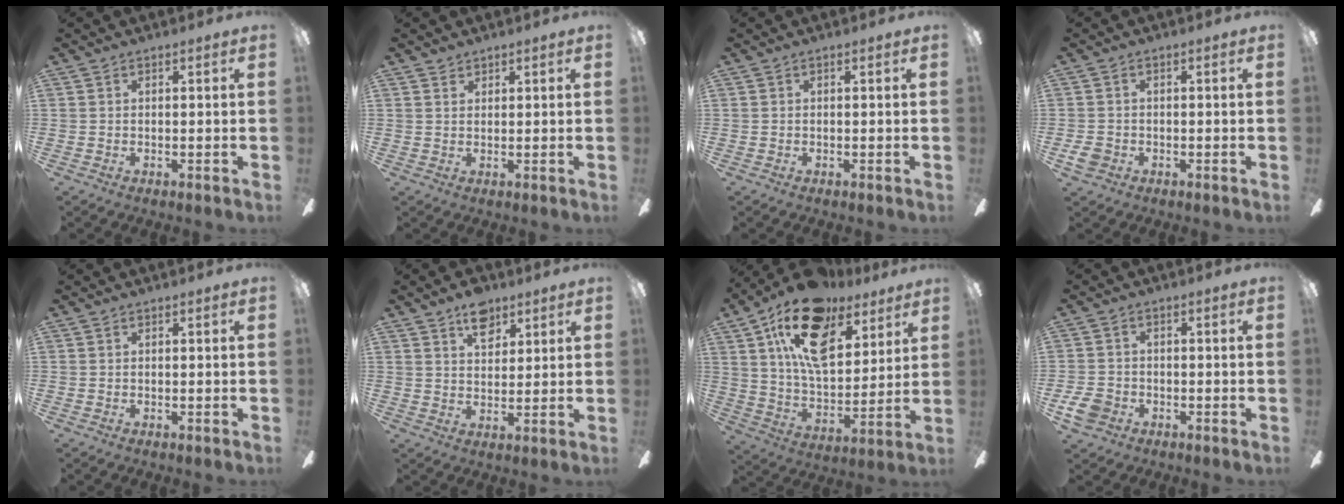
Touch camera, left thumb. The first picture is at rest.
{"total": 1.2, "force": [1.0, 0.5, 0.1], "torque": [-0.004, 0.000, 0.020]}
{"total": 0.0}
{"total": 3.0, "force": [-1.1, 2.4, 1.5], "torque": [-0.037, 0.003, -0.023]}
{"total": 0.0}
{"total": 7.7, "force": [5.1, 4.4, 3.7], "torque": [-0.046, -0.017, 0.088]}
{"total": 20.5, "force": [12.0, 10.6, 12.8], "torque": [-0.234, -0.050, 0.209]}
{"total": 5.0, "force": [-2.2, 3.8, 2.3], "torque": [-0.061, 0.010, -0.044]}